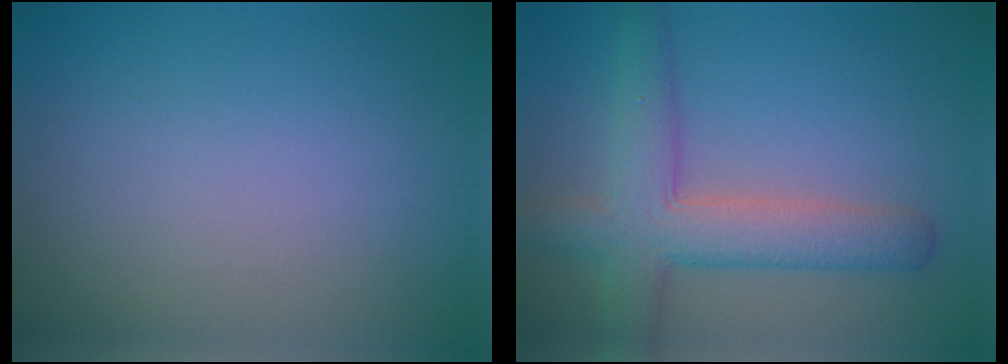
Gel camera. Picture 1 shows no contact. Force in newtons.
{"total": 6.2, "press": 6.2, "slide": 0.2}